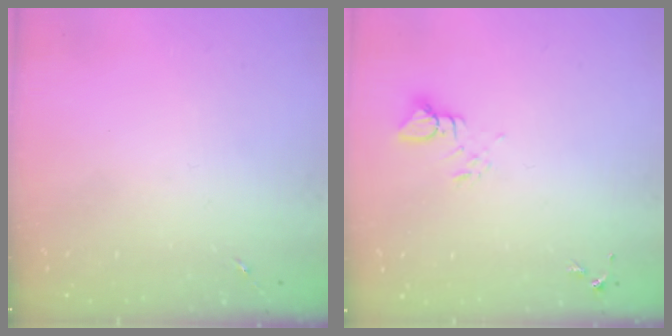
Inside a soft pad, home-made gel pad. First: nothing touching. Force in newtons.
{"total": 3.8, "press": 3.8, "slide": 0.2}